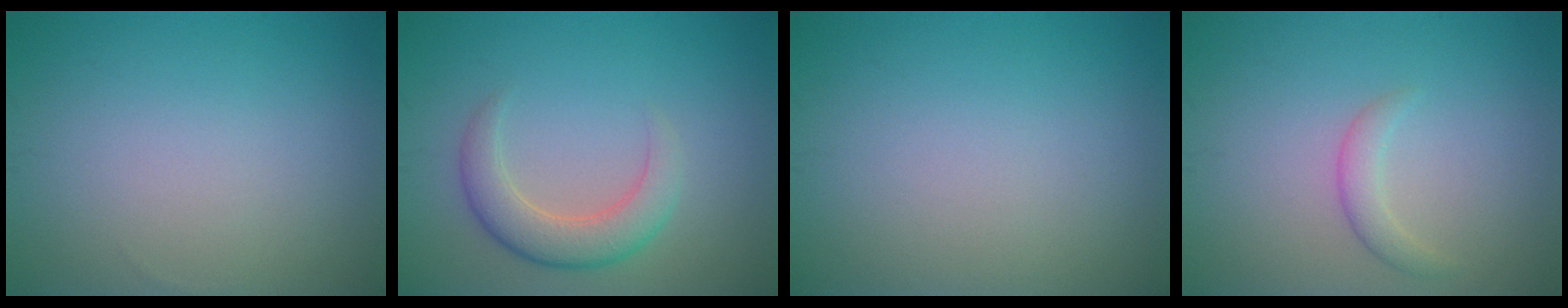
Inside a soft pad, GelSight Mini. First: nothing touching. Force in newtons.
{"total": 3.8, "press": 3.8, "slide": 0.4}
{"total": 0.0}
{"total": 1.6, "press": 1.6, "slide": 0.1}